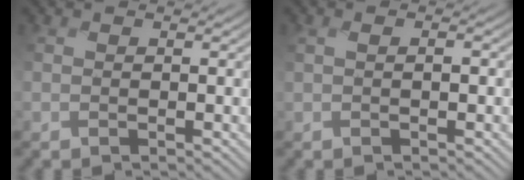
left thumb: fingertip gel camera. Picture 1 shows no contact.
{"total": 2.0, "force": [-0.1, 0.9, 1.7], "torque": [-0.034, 0.002, 0.001]}